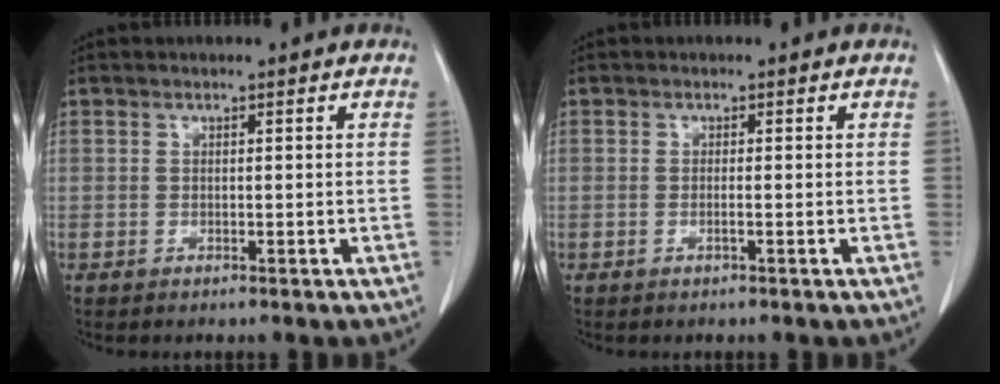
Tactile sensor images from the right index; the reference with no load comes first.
{"total": 0.7, "force": [-0.3, -0.1, 0.6], "torque": [-0.014, 0.000, -0.006]}